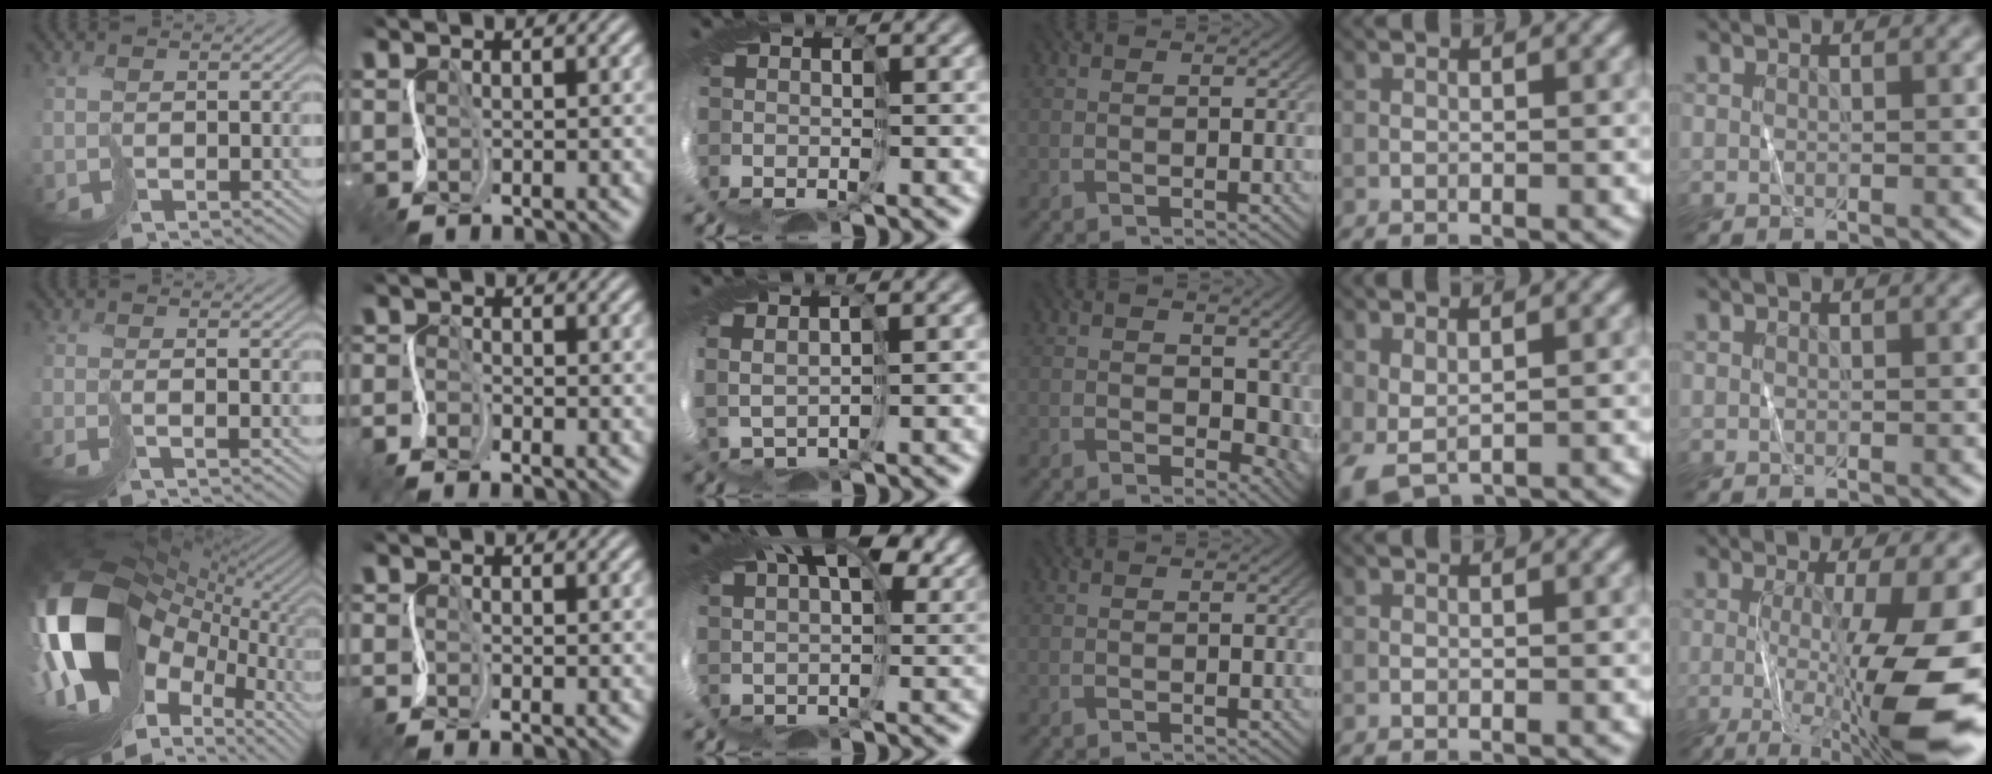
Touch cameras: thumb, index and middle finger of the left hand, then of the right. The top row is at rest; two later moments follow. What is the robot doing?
{"motion": "cut", "object": "tape"}